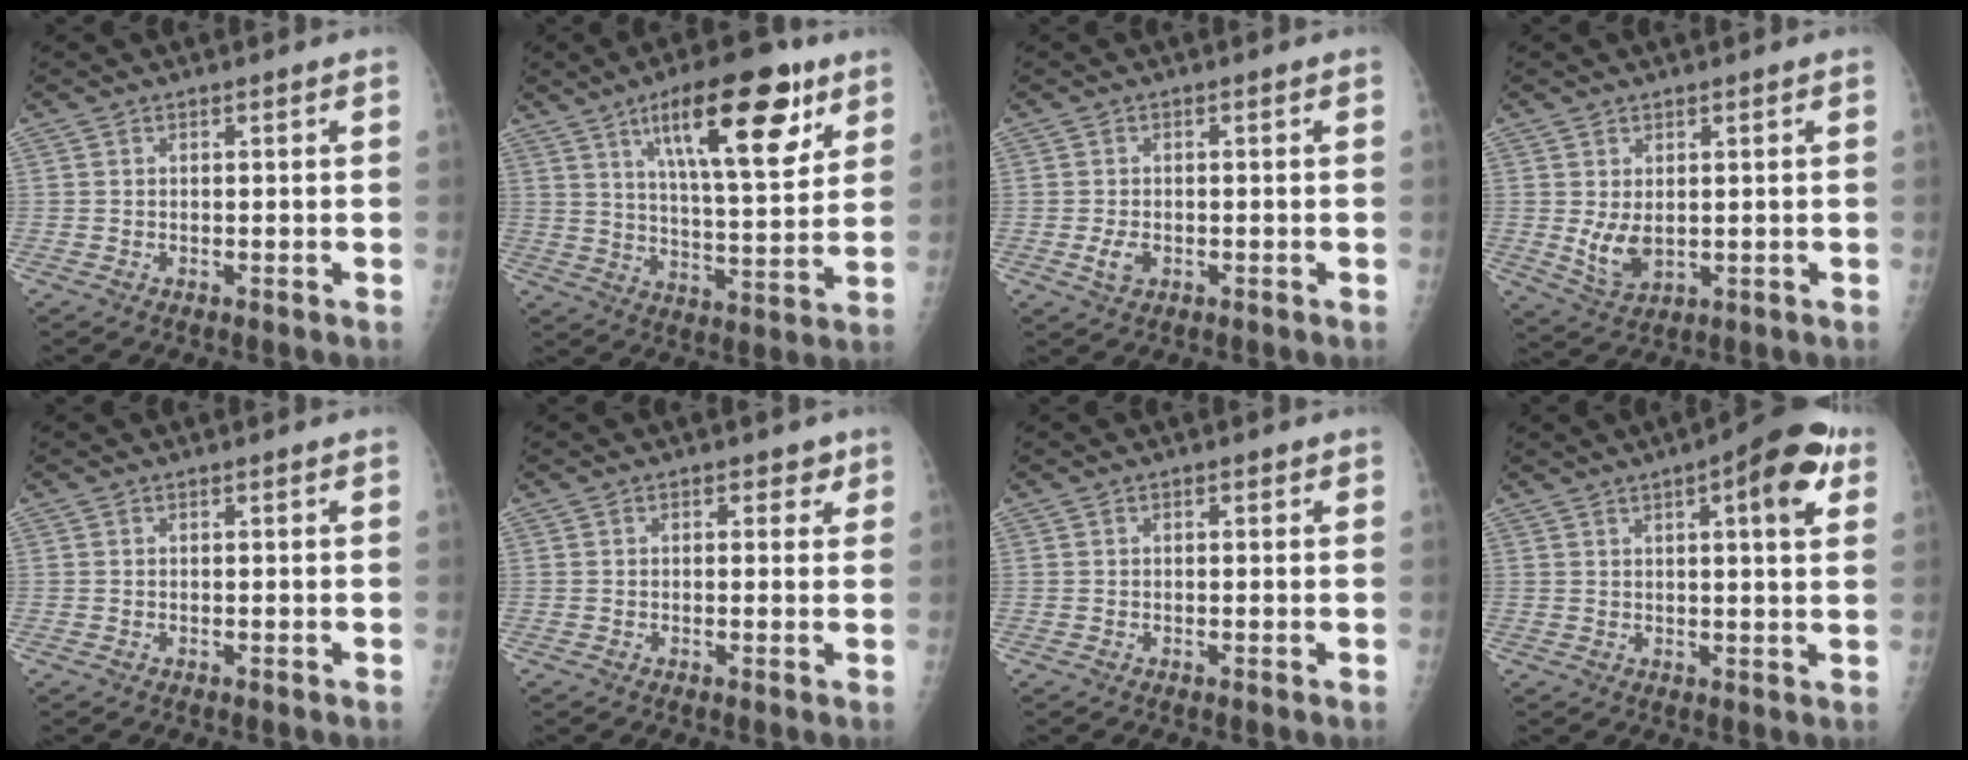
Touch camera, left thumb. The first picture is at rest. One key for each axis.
{"total": 19.7, "fx": 10.3, "fy": 6.2, "fz": 15.7, "tx": -0.210, "ty": -0.040, "tz": 0.162}
{"total": 2.9, "fx": -0.8, "fy": 1.9, "fz": 2.0, "tx": -0.037, "ty": 0.000, "tz": -0.013}
{"total": 5.4, "fx": 0.3, "fy": 3.3, "fz": 4.2, "tx": -0.072, "ty": -0.014, "tz": 0.019}
{"total": 0.0}
{"total": 2.5, "fx": 1.1, "fy": 1.7, "fz": 1.5, "tx": 0.002, "ty": 0.000, "tz": 0.008}
{"total": 0.8, "fx": 0.3, "fy": 0.5, "fz": 0.6, "tx": -0.005, "ty": 0.001, "tz": 0.001}
{"total": 11.3, "fx": 4.9, "fy": 3.1, "fz": 9.7, "tx": -0.110, "ty": -0.004, "tz": 0.057}